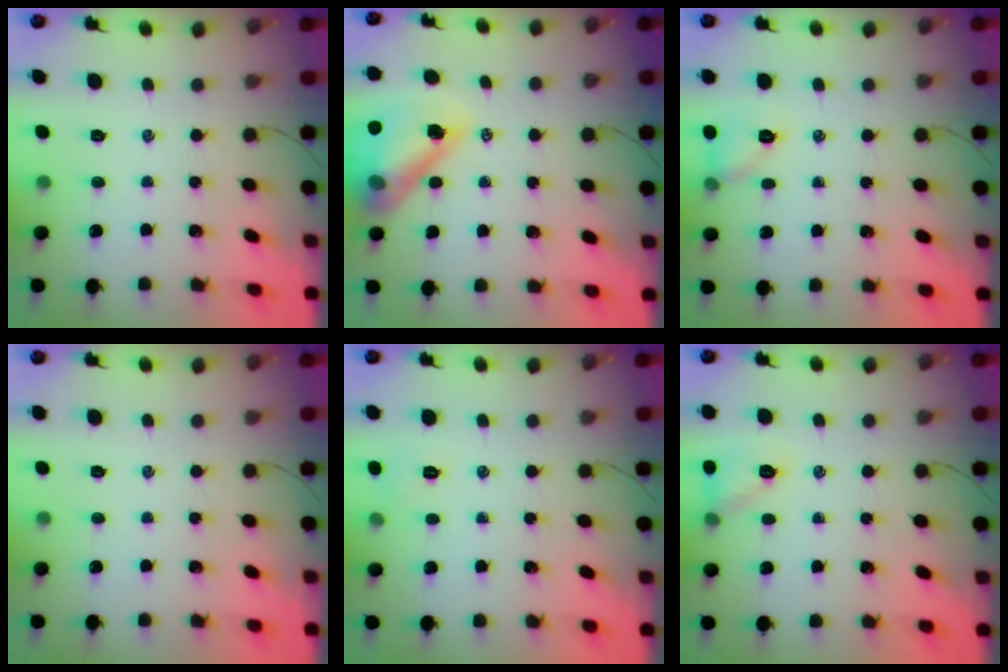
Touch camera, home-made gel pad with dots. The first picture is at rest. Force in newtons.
{"total": 14.7, "press": 14.0, "slide": 4.3}
{"total": 6.9, "press": 6.8, "slide": 0.6}
{"total": 0.0}
{"total": 4.0, "press": 3.9, "slide": 1.0}
{"total": 8.0, "press": 7.9, "slide": 0.9}